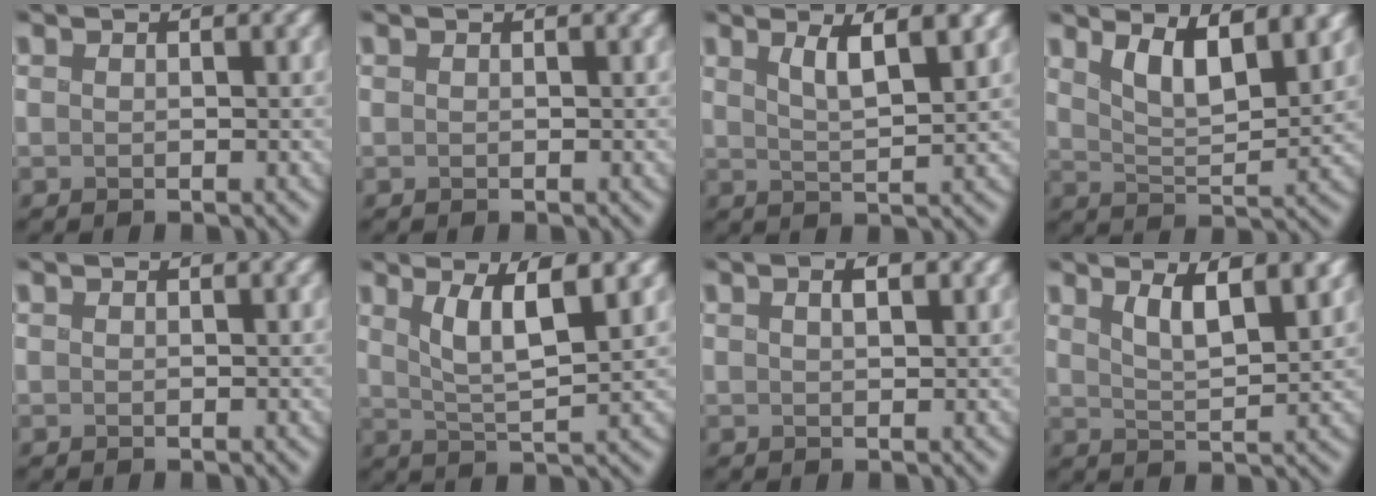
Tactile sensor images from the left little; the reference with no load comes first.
{"total": 0.0}
{"total": 3.9, "force": [1.5, 0.9, 3.5], "torque": [-0.071, -0.005, 0.032]}
{"total": 6.6, "force": [3.4, 2.3, 5.2], "torque": [-0.087, 0.001, 0.053]}
{"total": 0.0}
{"total": 5.1, "force": [1.8, 1.3, 4.6], "torque": [-0.092, -0.005, 0.037]}
{"total": 1.7, "force": [0.7, 0.6, 1.4], "torque": [-0.024, 0.005, 0.011]}
{"total": 4.7, "force": [1.9, 1.5, 4.0], "torque": [-0.079, -0.003, 0.038]}